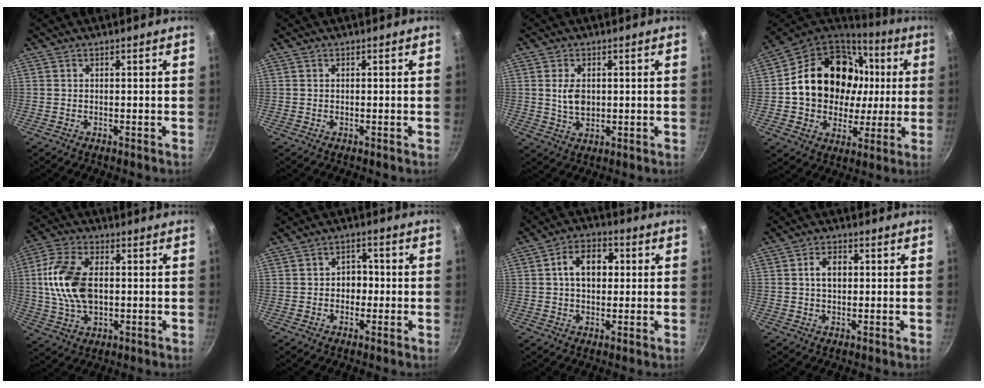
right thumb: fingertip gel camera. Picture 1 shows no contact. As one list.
[{"total": 0.0}, {"total": 5.1, "force": [0.7, 3.3, 3.8], "torque": [-0.063, -0.006, 0.016]}, {"total": 24.4, "force": [3.9, 19.4, 14.3], "torque": [-0.224, 0.030, 0.075]}, {"total": 13.6, "force": [0.9, 8.3, 10.8], "torque": [-0.202, 0.011, 0.011]}, {"total": 4.4, "force": [-0.5, 3.6, 2.5], "torque": [-0.001, 0.012, -0.010]}, {"total": 9.0, "force": [1.5, 6.2, 6.3], "torque": [-0.075, 0.015, 0.013]}, {"total": 4.5, "force": [0.6, 3.0, 3.2], "torque": [-0.042, 0.010, 0.008]}]